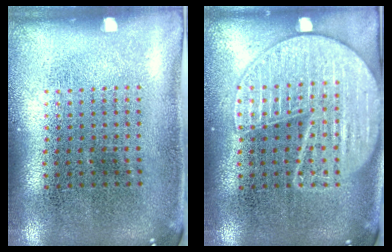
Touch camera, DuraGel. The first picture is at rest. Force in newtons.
{"total": 3.6, "press": 3.6, "slide": 0.4}